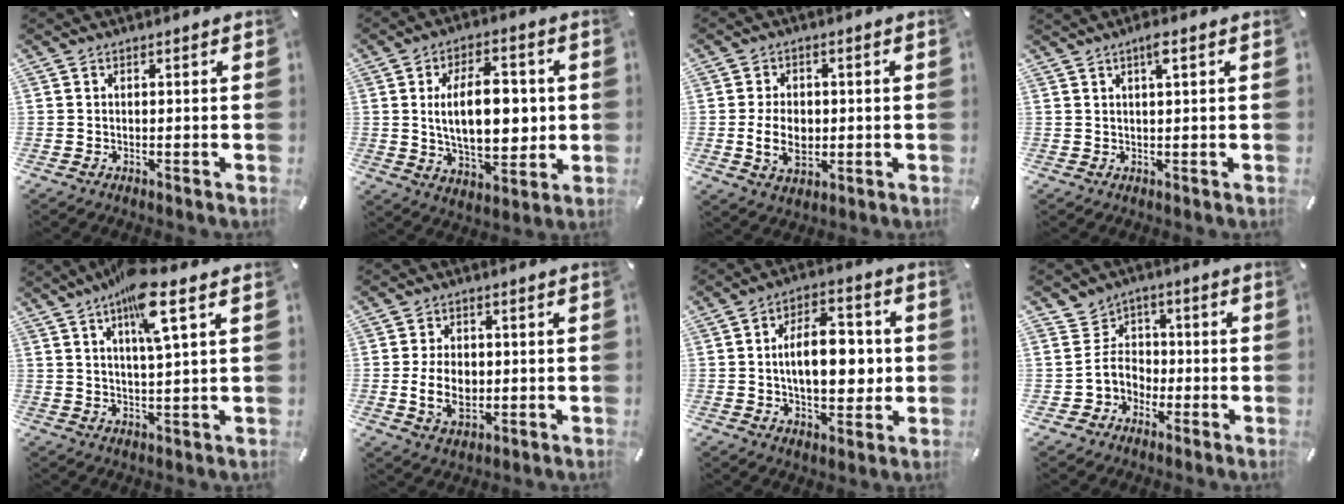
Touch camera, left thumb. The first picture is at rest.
{"total": 15.8, "force": [1.3, 8.8, 13.1], "torque": [-0.222, 0.000, 0.017]}
{"total": 8.1, "force": [-0.8, 5.9, 5.4], "torque": [-0.107, -0.001, -0.016]}
{"total": 2.9, "force": [1.5, 0.3, 2.5], "torque": [-0.052, 0.003, 0.024]}
{"total": 10.7, "force": [5.4, 1.8, 9.1], "torque": [-0.153, -0.014, 0.087]}
{"total": 8.6, "force": [-0.9, 6.3, 5.8], "torque": [-0.120, -0.002, -0.019]}
{"total": 13.8, "force": [0.3, 8.1, 11.1], "torque": [-0.159, 0.007, 0.004]}
{"total": 8.5, "force": [-1.1, 8.4, 1.0], "torque": [-0.026, 0.016, -0.017]}